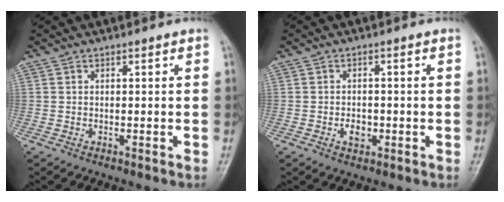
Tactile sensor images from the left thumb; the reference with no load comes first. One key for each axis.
{"total": 2.9, "fx": -0.9, "fy": 2.0, "fz": 1.8, "tx": -0.022, "ty": 0.003, "tz": -0.014}